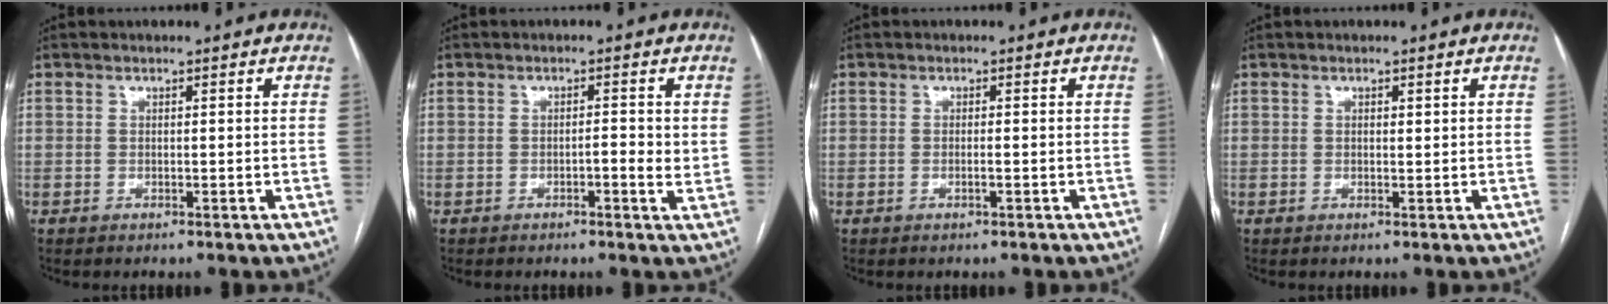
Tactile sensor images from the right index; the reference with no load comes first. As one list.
[{"total": 2.4, "force": [-0.1, 0.5, 2.3], "torque": [-0.037, 0.002, 0.000]}, {"total": 0.8, "force": [-0.3, -0.1, 0.8], "torque": [-0.018, 0.001, -0.002]}, {"total": 0.6, "force": [0.3, 0.3, 0.5], "torque": [-0.009, -0.001, 0.004]}]